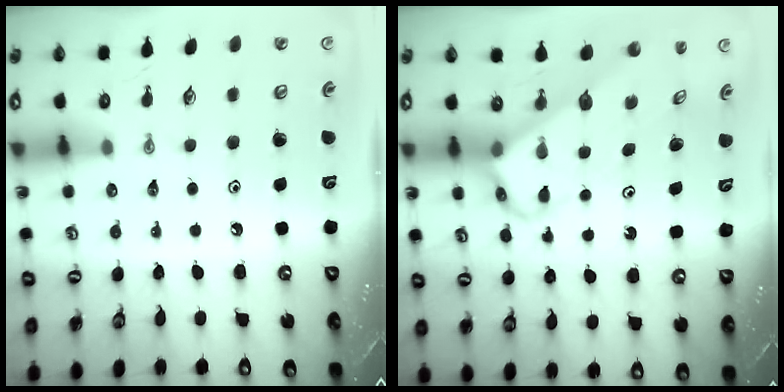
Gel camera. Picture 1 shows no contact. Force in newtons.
{"total": 3.9, "press": 3.9, "slide": 0.2}